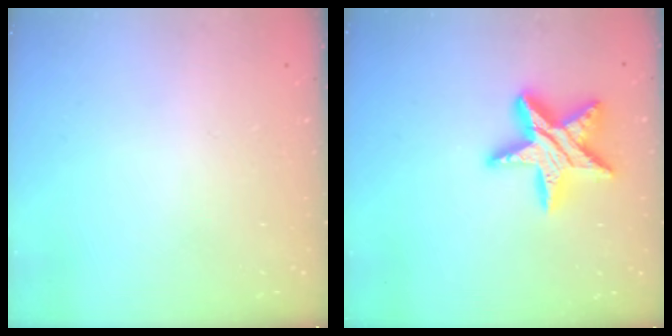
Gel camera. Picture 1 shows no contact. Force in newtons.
{"total": 16.9, "press": 16.8, "slide": 1.4}